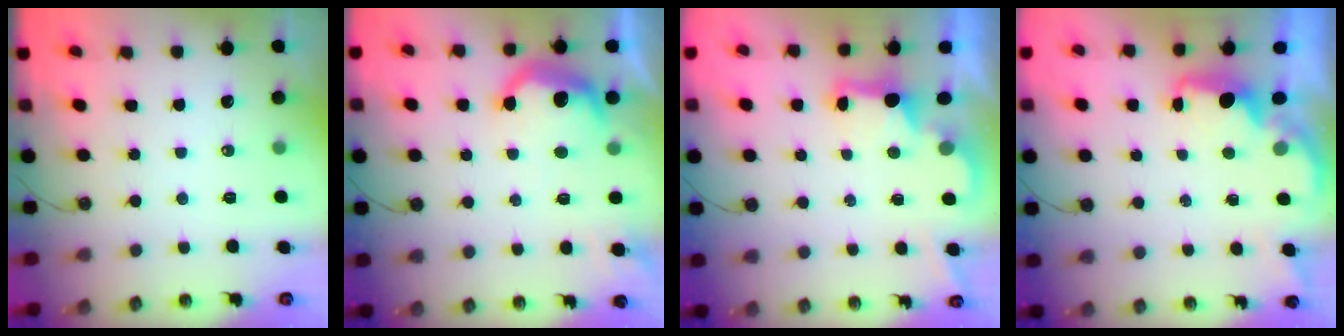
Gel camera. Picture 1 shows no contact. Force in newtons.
{"total": 11.1, "press": 11.1, "slide": 0.6}
{"total": 2.2, "press": 2.1, "slide": 0.6}
{"total": 2.2, "press": 2.1, "slide": 0.8}